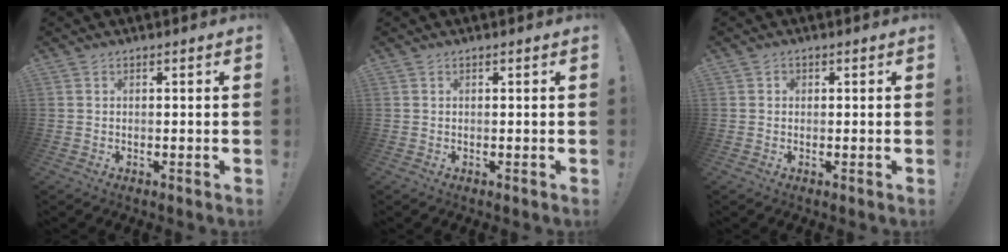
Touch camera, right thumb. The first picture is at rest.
{"total": 0.0}
{"total": 1.0, "force": [0.1, 0.9, 0.3], "torque": [0.002, -0.001, 0.000]}